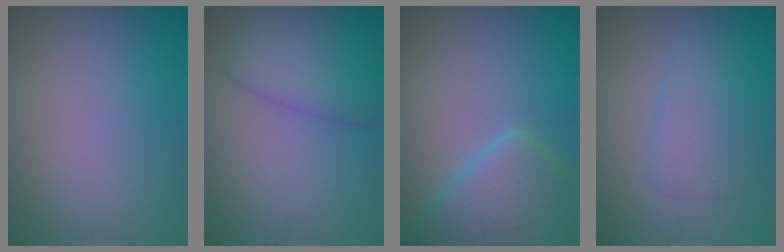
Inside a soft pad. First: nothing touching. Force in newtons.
{"total": 3.9, "press": 3.9, "slide": 0.2}
{"total": 6.0, "press": 6.0, "slide": 0.3}
{"total": 2.8, "press": 2.8, "slide": 0.1}